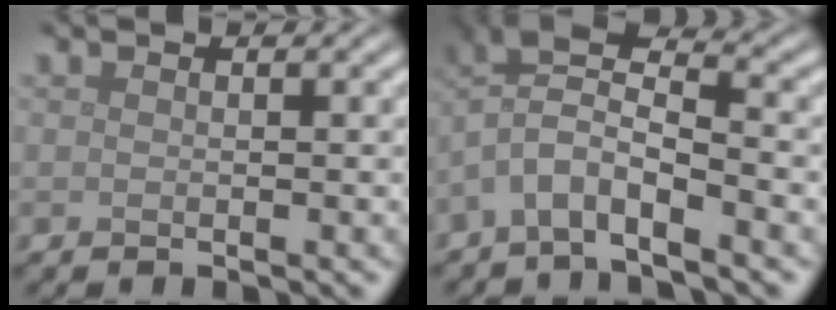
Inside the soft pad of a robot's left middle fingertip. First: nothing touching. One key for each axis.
{"total": 4.8, "fx": -2.3, "fy": 1.8, "fz": 3.8, "tx": -0.067, "ty": 0.011, "tz": -0.054}